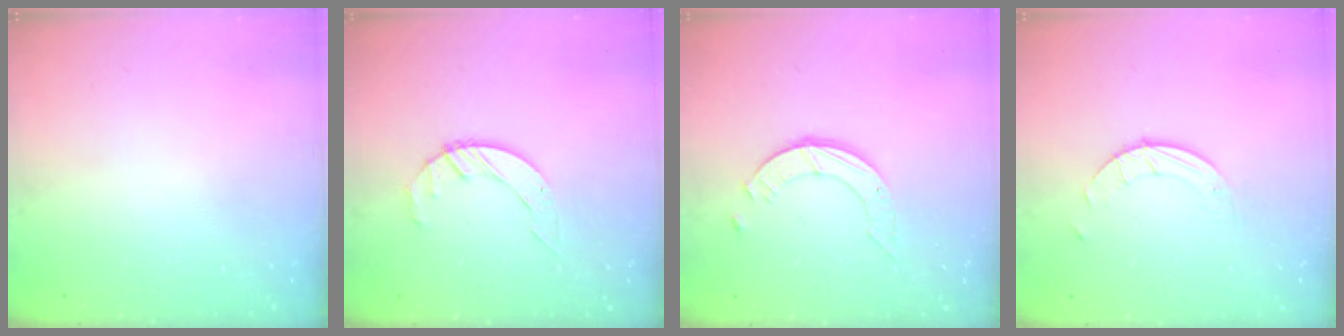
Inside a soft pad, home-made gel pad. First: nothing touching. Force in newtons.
{"total": 3.4, "press": 3.3, "slide": 0.5}
{"total": 3.7, "press": 3.6, "slide": 0.4}
{"total": 2.7, "press": 2.7, "slide": 0.3}